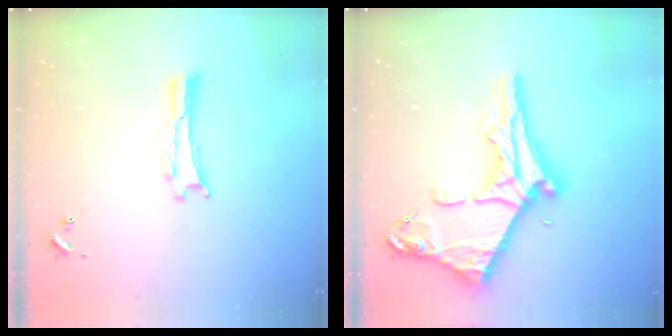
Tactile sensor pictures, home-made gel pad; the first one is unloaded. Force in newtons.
{"total": 11.4, "press": 11.3, "slide": 1.2}